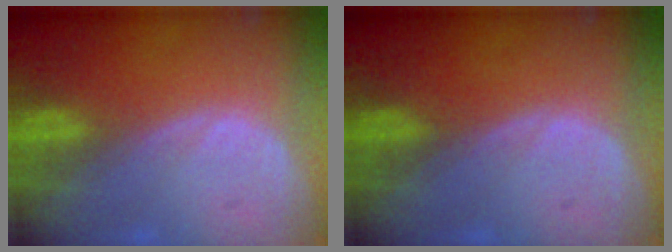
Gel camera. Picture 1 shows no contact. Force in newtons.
{"total": 0.0}